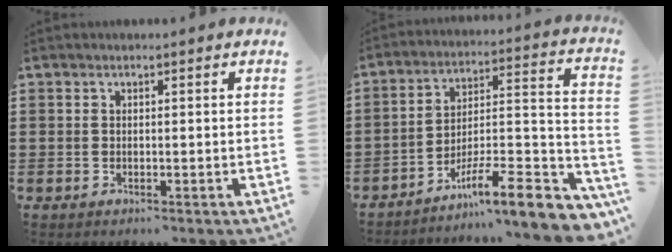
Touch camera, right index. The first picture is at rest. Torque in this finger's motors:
{"motor_torque": [1.63, 0.50, 0.59, 0.12]}